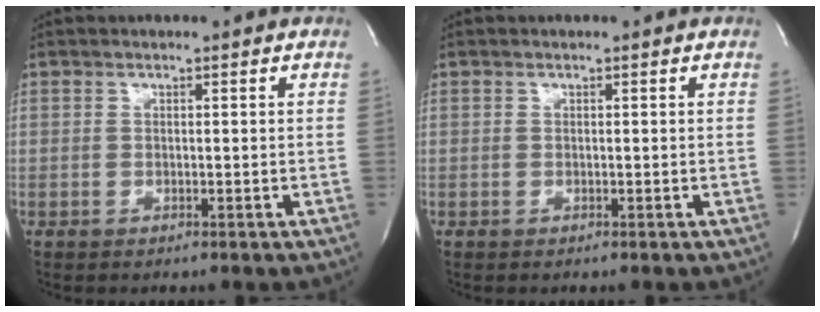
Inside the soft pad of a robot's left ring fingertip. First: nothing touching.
{"total": 0.0}